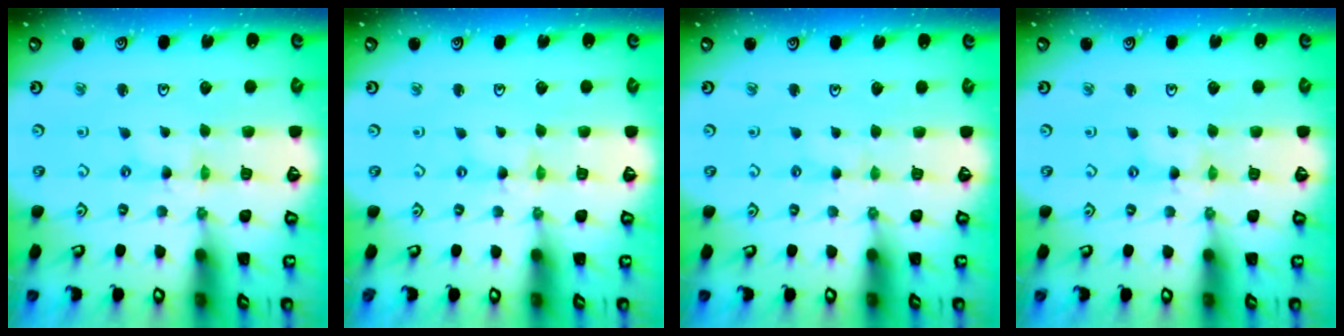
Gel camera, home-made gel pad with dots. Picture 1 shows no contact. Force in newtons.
{"total": 0.0}
{"total": 1.5, "press": 1.4, "slide": 0.4}
{"total": 1.4, "press": 1.4, "slide": 0.2}